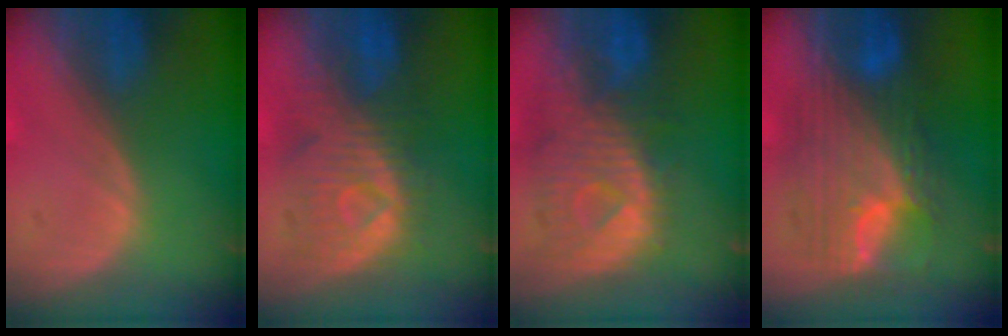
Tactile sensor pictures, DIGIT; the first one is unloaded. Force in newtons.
{"total": 9.6, "press": 9.2, "slide": 3.0}
{"total": 11.3, "press": 9.8, "slide": 5.6}
{"total": 11.8, "press": 11.7, "slide": 1.1}